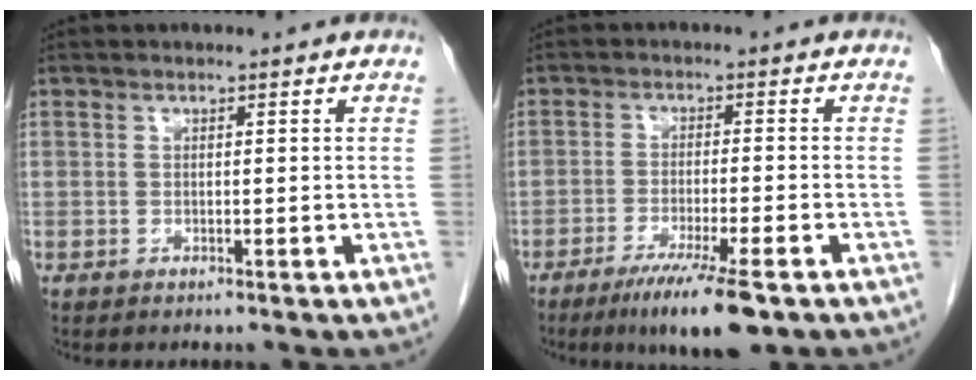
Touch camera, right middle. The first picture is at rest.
{"total": 9.5, "force": [-6.1, 0.6, 7.1], "torque": [-0.113, -0.022, -0.095]}